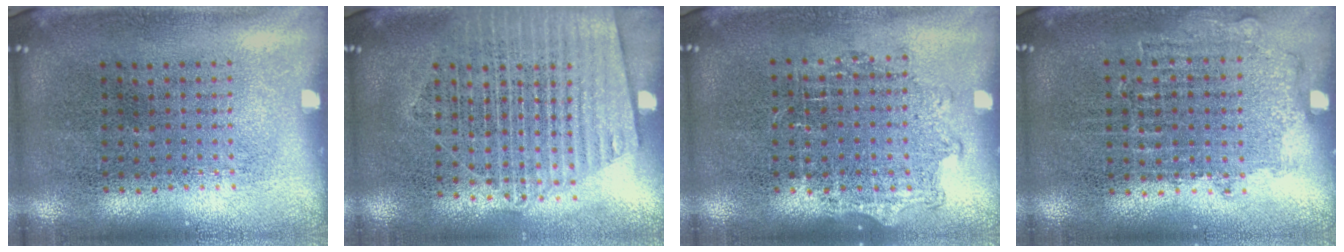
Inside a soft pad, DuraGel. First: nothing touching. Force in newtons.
{"total": 1.6, "press": 1.5, "slide": 0.6}
{"total": 0.9, "press": 0.8, "slide": 0.4}
{"total": 0.9, "press": 0.8, "slide": 0.3}